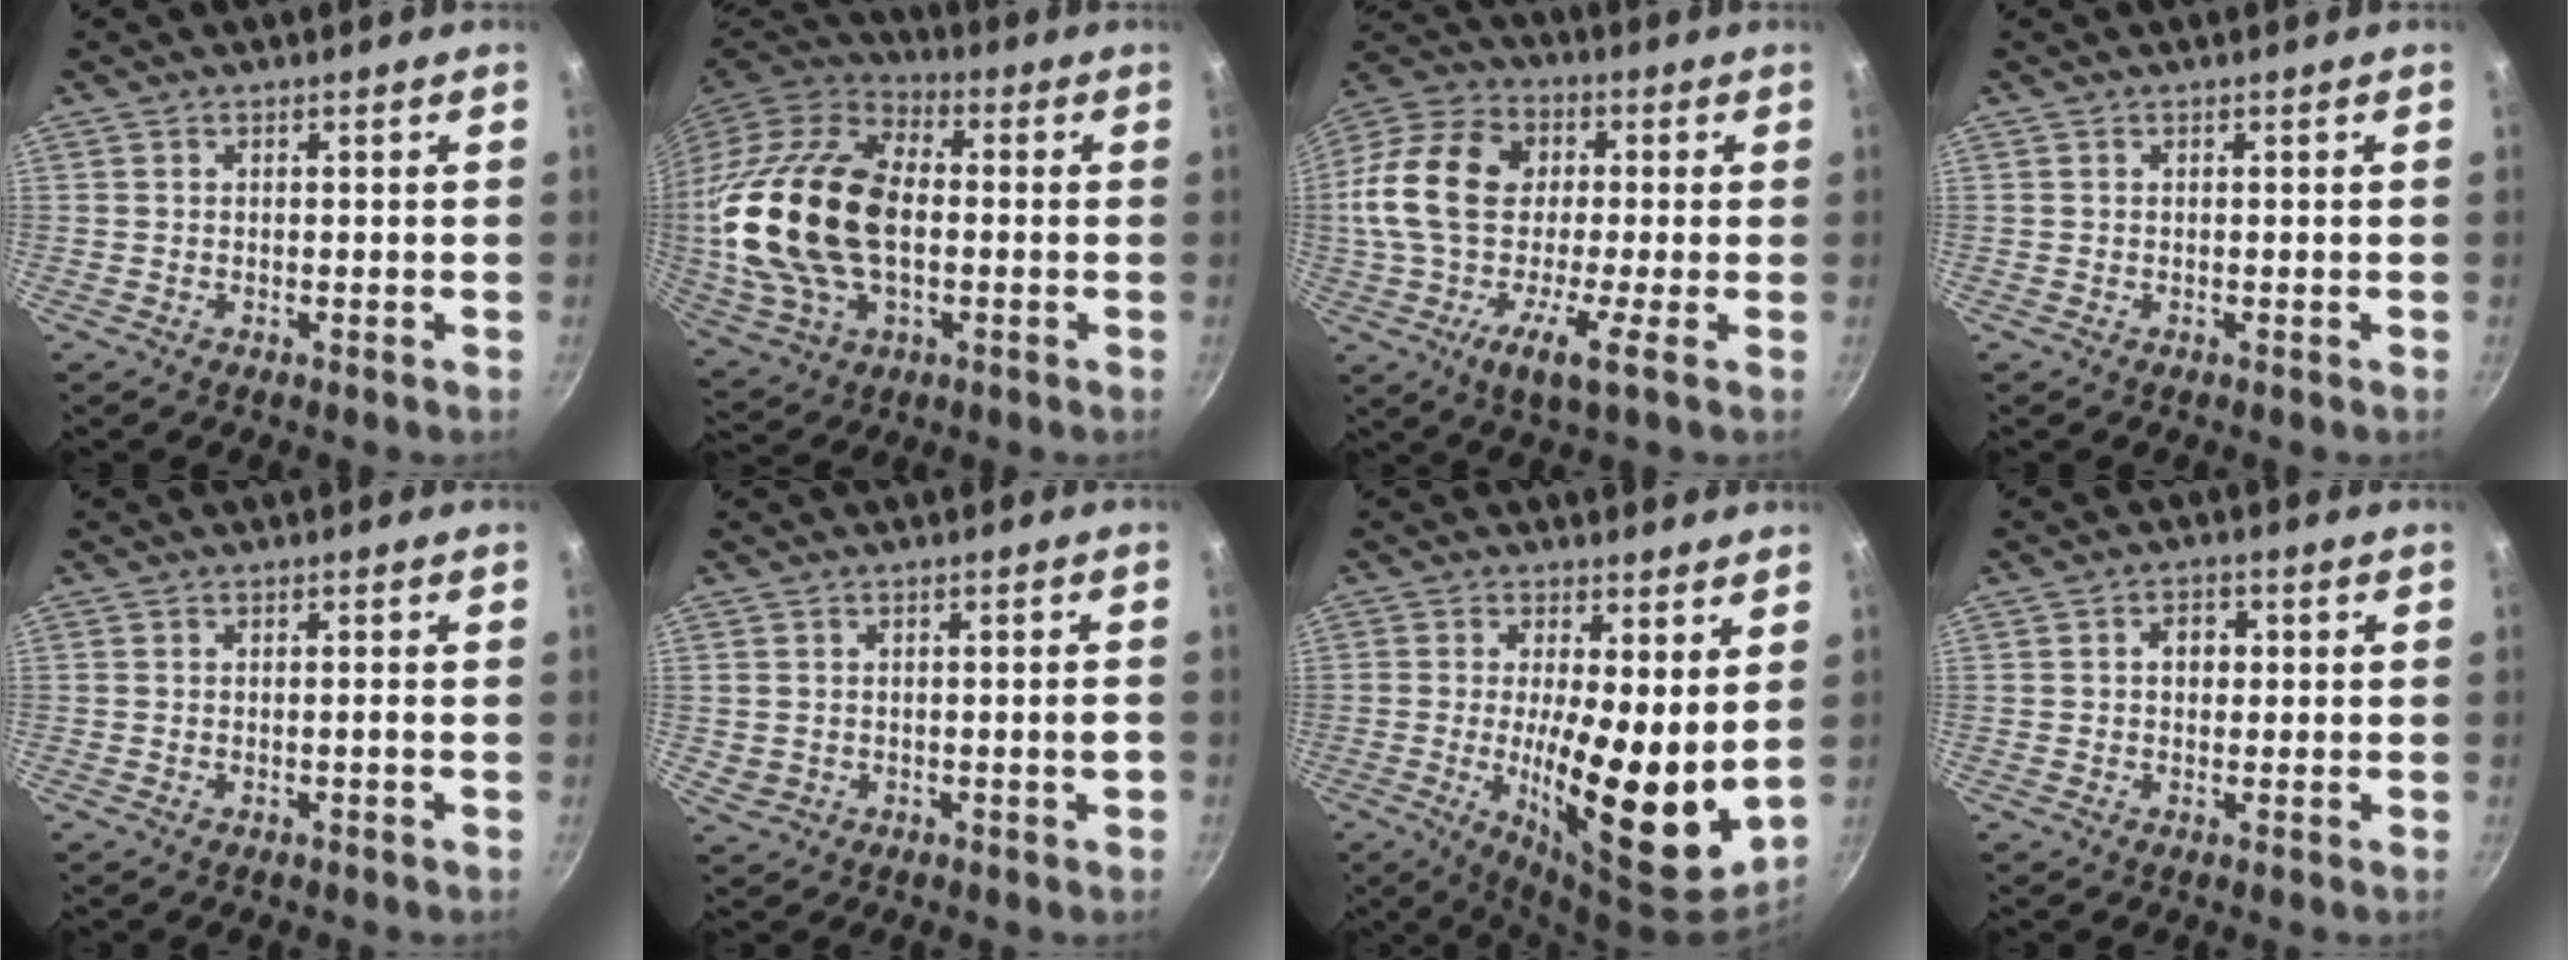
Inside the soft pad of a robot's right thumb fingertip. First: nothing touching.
{"total": 25.7, "force": [-0.4, 15.6, 20.5], "torque": [-0.391, 0.020, -0.008]}
{"total": 18.4, "force": [-1.0, 10.0, 15.4], "torque": [-0.272, 0.033, -0.048]}
{"total": 0.0}
{"total": 0.7, "force": [-0.3, 0.1, 0.6], "torque": [-0.014, 0.005, -0.006]}
{"total": 3.2, "force": [-0.3, 1.8, 2.7], "torque": [-0.038, 0.007, 0.004]}
{"total": 15.8, "force": [1.0, 4.6, 15.1], "torque": [-0.221, -0.041, 0.017]}
{"total": 3.4, "force": [0.4, 2.7, 2.1], "torque": [-0.015, 0.007, 0.003]}